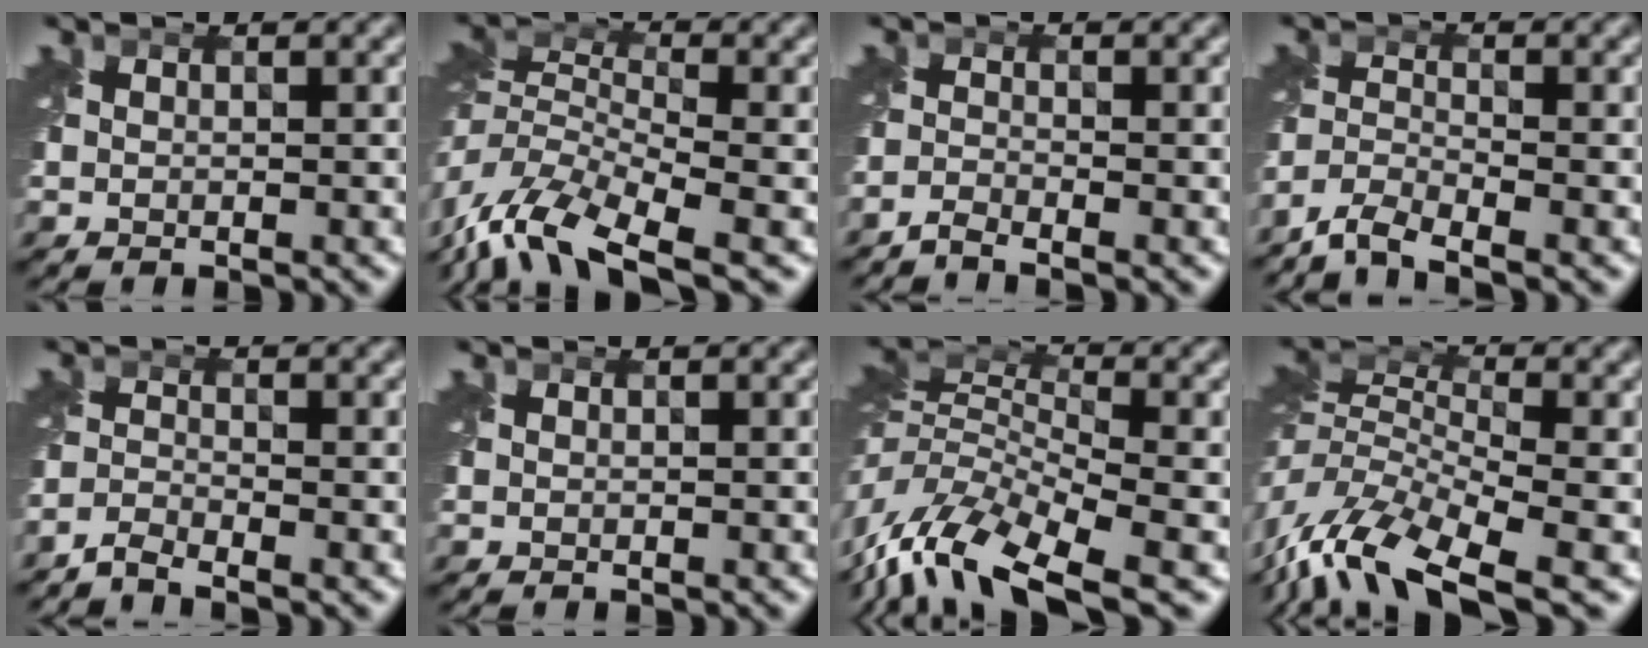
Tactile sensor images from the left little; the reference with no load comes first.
{"total": 9.8, "force": [-6.3, 3.8, 6.5], "torque": [-0.129, -0.008, -0.127]}
{"total": 1.5, "force": [-1.4, 0.0, 0.4], "torque": [-0.009, -0.007, -0.042]}
{"total": 3.9, "force": [-3.5, 0.6, 1.7], "torque": [-0.038, -0.007, -0.080]}
{"total": 2.0, "force": [-1.9, 0.0, 0.5], "torque": [-0.011, -0.004, -0.051]}
{"total": 0.0}
{"total": 9.6, "force": [-5.3, 4.0, 6.9], "torque": [-0.136, 0.000, -0.113]}
{"total": 9.5, "force": [-5.2, 4.0, 6.9], "torque": [-0.135, -0.003, -0.111]}